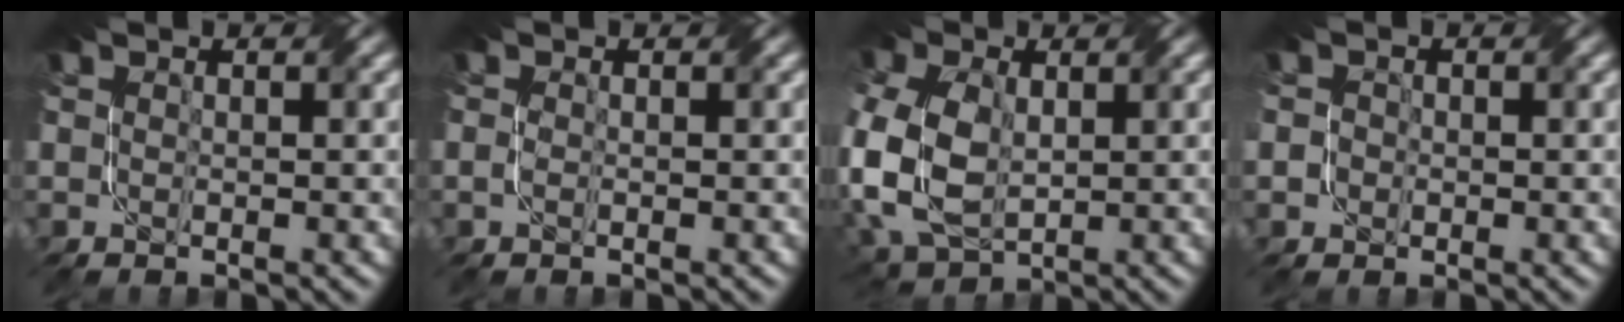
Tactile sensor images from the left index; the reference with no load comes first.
{"total": 0.7, "force": [-0.6, -0.1, 0.4], "torque": [-0.008, 0.000, -0.013]}
{"total": 10.6, "force": [-1.5, 7.0, 7.8], "torque": [-0.205, -0.012, -0.031]}
{"total": 1.4, "force": [-0.1, 1.3, 0.6], "torque": [-0.001, 0.007, -0.012]}